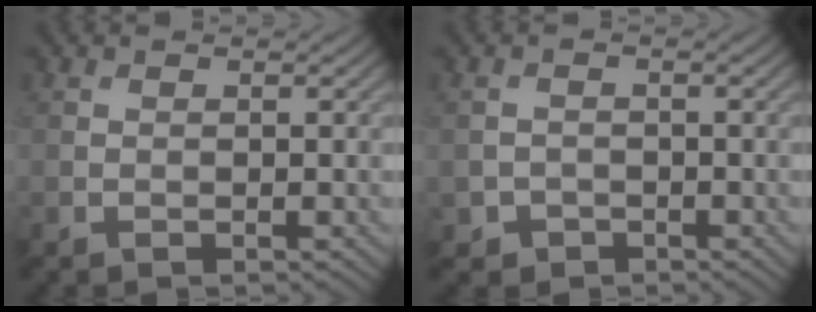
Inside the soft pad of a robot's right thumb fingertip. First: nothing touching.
{"total": 1.9, "force": [-1.1, 1.5, 0.2], "torque": [0.001, -0.003, -0.023]}